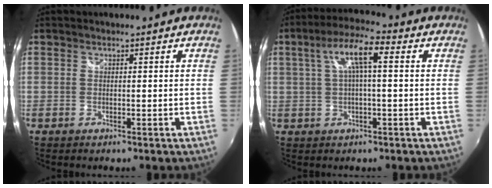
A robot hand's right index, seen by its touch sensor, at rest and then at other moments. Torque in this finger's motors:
{"motor_torque": [0.44, 0.32, 0.46, 0.13]}